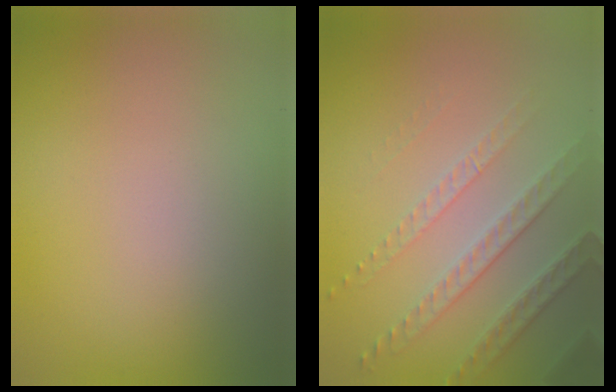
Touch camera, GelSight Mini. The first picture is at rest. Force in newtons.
{"total": 3.5, "press": 3.2, "slide": 1.4}